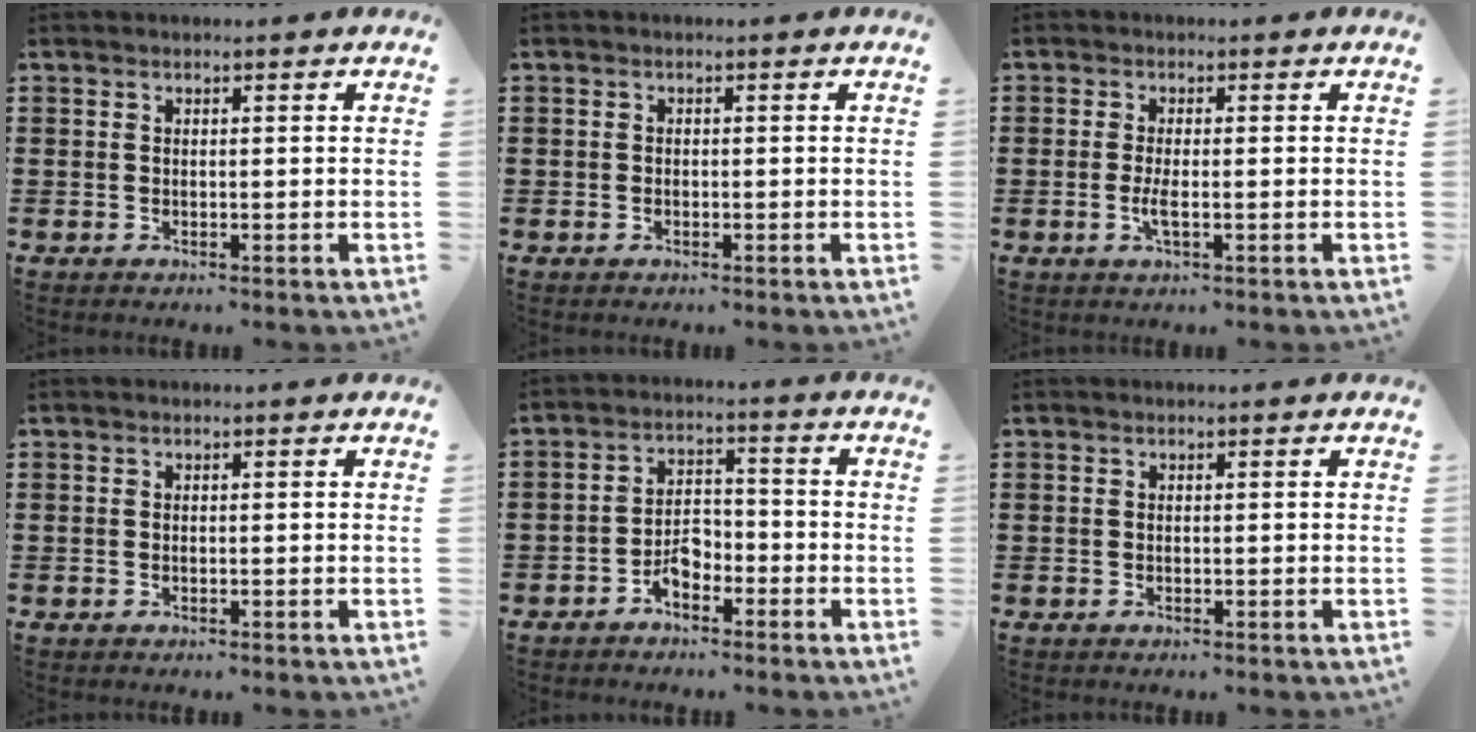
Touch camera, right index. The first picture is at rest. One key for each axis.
{"total": 0.6, "fx": -0.5, "fy": 0.4, "fz": 0.2, "tx": -0.004, "ty": 0.001, "tz": -0.010}
{"total": 2.4, "fx": -0.6, "fy": 0.4, "fz": 2.3, "tx": -0.048, "ty": -0.005, "tz": -0.014}
{"total": 0.0}
{"total": 4.1, "fx": -2.6, "fy": 2.3, "fz": 2.2, "tx": -0.044, "ty": 0.007, "tz": -0.052}
{"total": 0.0}